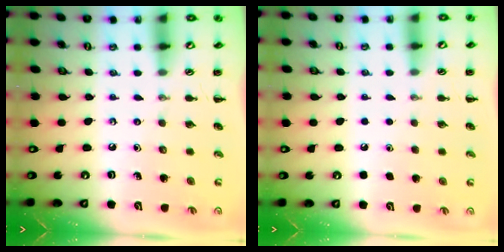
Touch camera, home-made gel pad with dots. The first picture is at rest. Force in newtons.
{"total": 1.6, "press": 1.6, "slide": 0.1}